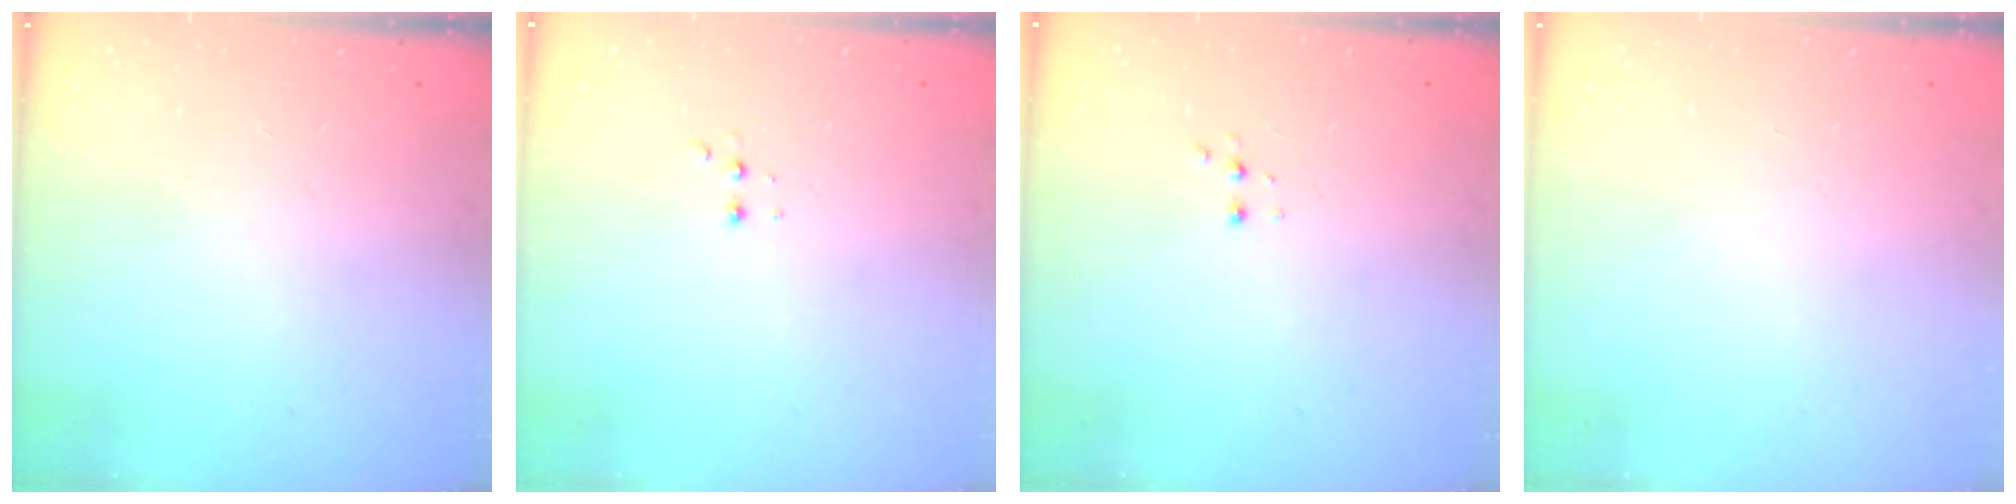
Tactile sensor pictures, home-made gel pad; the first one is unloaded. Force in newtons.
{"total": 2.4, "press": 2.2, "slide": 0.9}
{"total": 3.0, "press": 2.9, "slide": 0.7}
{"total": 0.0}